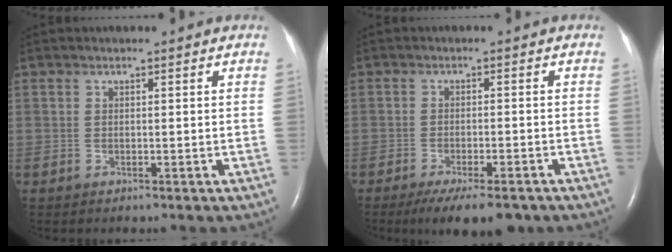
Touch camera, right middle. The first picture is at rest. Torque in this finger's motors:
{"motor_torque": [0.20, -0.12, 0.11, 0.08]}